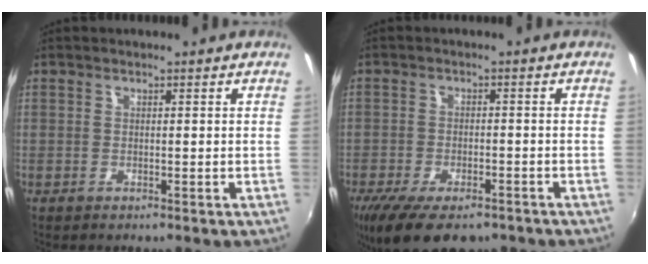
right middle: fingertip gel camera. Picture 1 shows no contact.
{"total": 12.3, "force": [-8.7, 5.0, 7.2], "torque": [-0.157, -0.034, -0.141]}